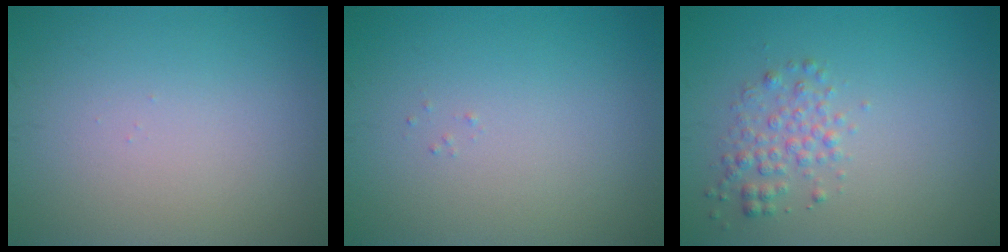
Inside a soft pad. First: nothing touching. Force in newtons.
{"total": 0.0}
{"total": 2.2, "press": 2.2, "slide": 0.1}